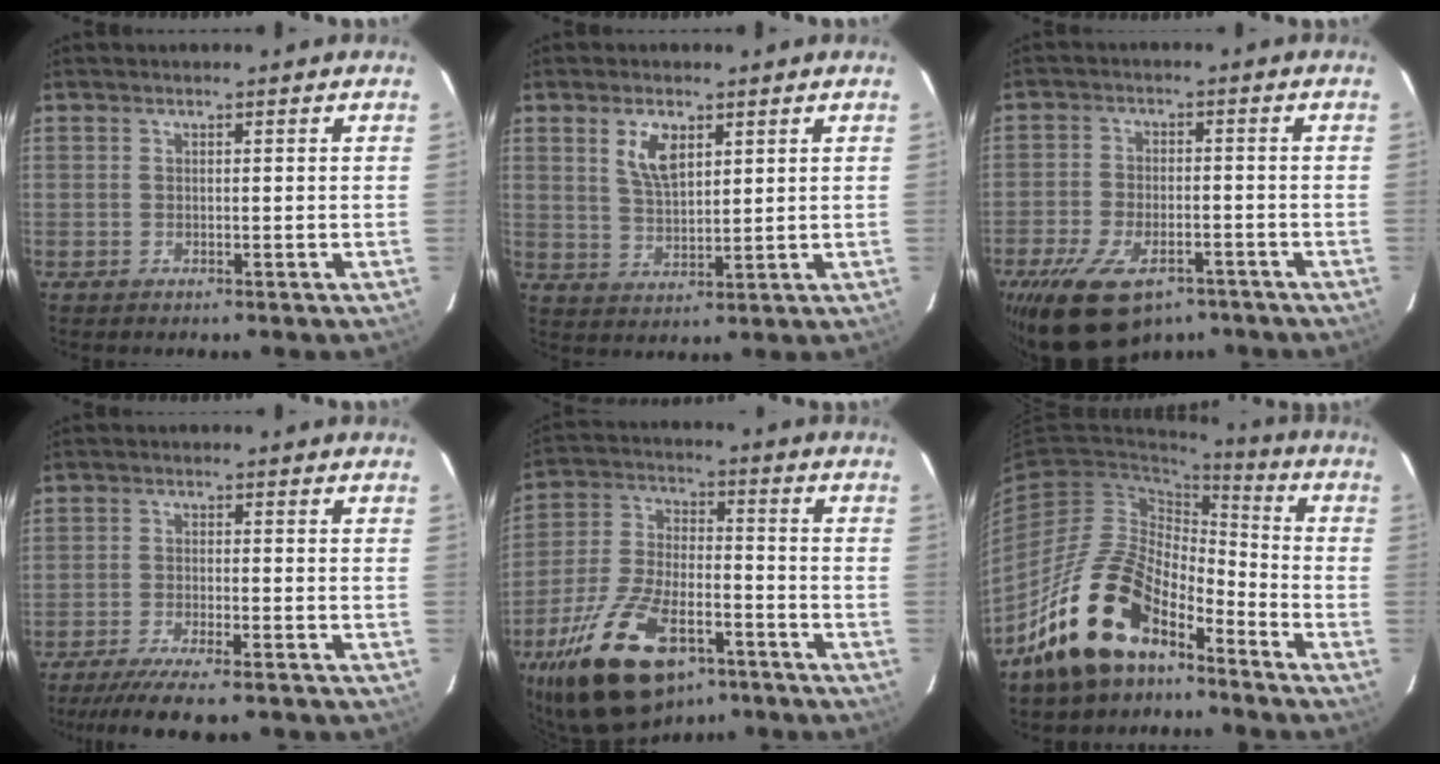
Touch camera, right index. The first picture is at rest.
{"total": 6.2, "force": [2.9, 3.1, 4.6], "torque": [-0.082, 0.003, 0.061]}
{"total": 14.9, "force": [-9.9, 7.2, 8.4], "torque": [-0.188, -0.023, -0.163]}
{"total": 10.5, "force": [-8.8, 1.5, 5.6], "torque": [-0.128, -0.029, -0.145]}
{"total": 22.2, "force": [-13.6, 10.6, 14.0], "torque": [-0.286, -0.013, -0.229]}
{"total": 16.6, "force": [-12.0, 7.6, 8.7], "torque": [-0.165, 0.024, -0.209]}